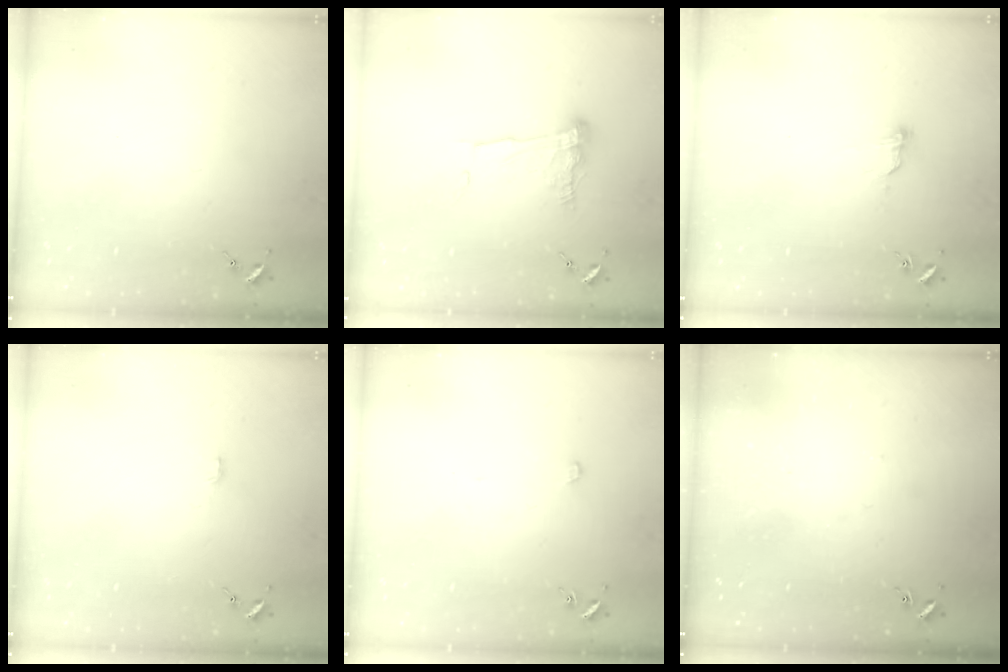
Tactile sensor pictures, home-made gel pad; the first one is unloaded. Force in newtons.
{"total": 11.0, "press": 10.9, "slide": 1.0}
{"total": 7.7, "press": 7.6, "slide": 0.7}
{"total": 3.2, "press": 3.2, "slide": 0.1}
{"total": 2.8, "press": 2.8, "slide": 0.1}
{"total": 1.2, "press": 1.1, "slide": 0.1}